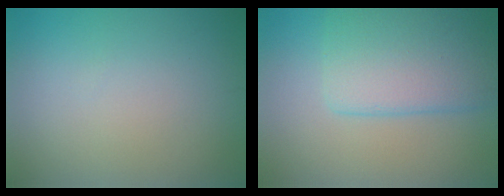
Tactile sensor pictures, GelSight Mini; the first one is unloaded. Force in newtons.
{"total": 6.3, "press": 6.3, "slide": 0.3}